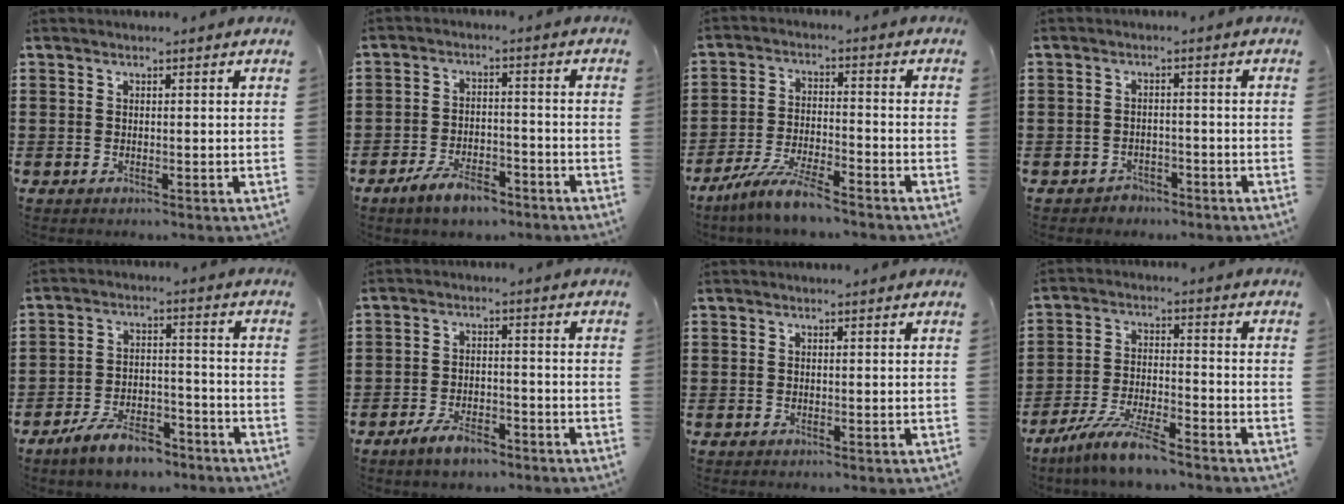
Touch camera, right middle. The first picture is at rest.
{"total": 5.7, "force": [-4.6, 1.8, 2.8], "torque": [-0.057, 0.007, -0.088]}
{"total": 7.3, "force": [-6.3, 0.4, 3.6], "torque": [-0.081, -0.008, -0.121]}
{"total": 2.0, "force": [-1.8, 0.7, -0.2], "torque": [-0.006, 0.002, -0.041]}
{"total": 7.2, "force": [-6.0, 2.1, 3.2], "torque": [-0.067, 0.010, -0.115]}
{"total": 4.5, "force": [-3.6, 1.5, 2.2], "torque": [-0.049, 0.004, -0.071]}
{"total": 0.0}
{"total": 7.7, "force": [-6.6, 0.4, 3.8], "torque": [-0.091, -0.009, -0.130]}